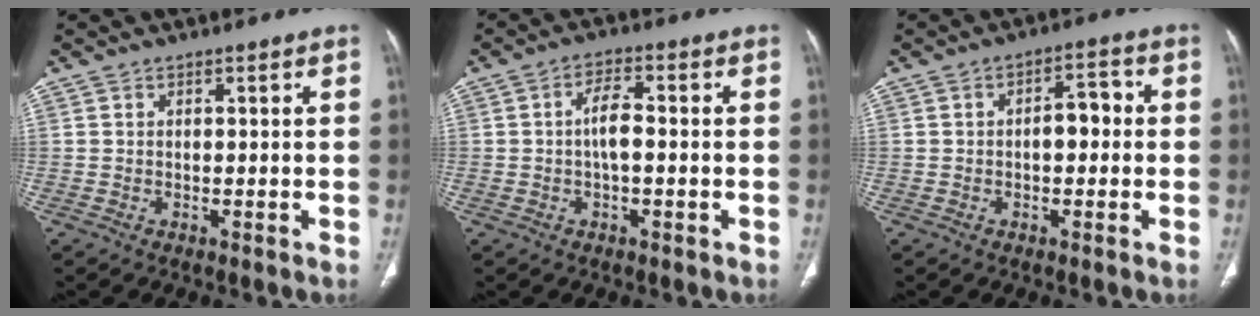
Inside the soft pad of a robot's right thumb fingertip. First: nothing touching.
{"total": 4.8, "force": [-0.3, 2.0, 4.4], "torque": [-0.086, 0.010, -0.010]}
{"total": 5.1, "force": [-0.2, 2.9, 4.2], "torque": [-0.046, 0.019, -0.011]}